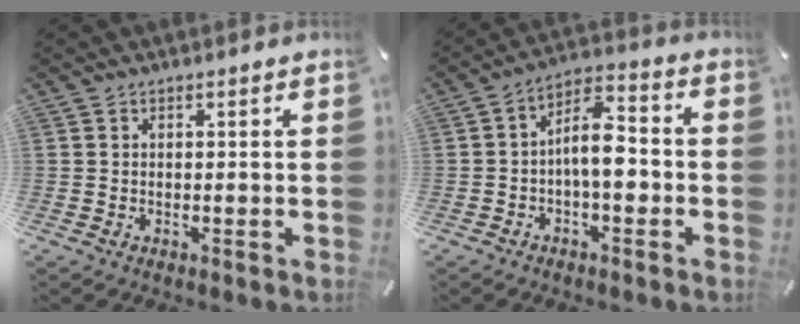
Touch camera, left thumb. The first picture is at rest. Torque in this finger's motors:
{"motor_torque": [0.02, 1.26, 0.17, -0.01, 0.11]}